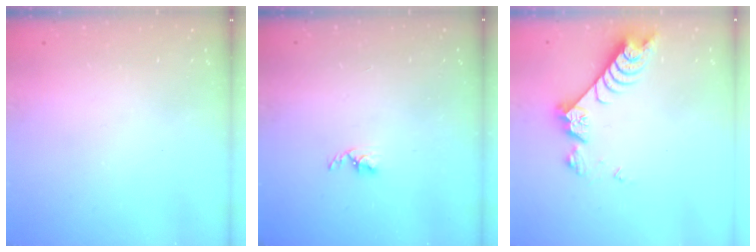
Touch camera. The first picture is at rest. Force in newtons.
{"total": 2.5, "press": 2.5, "slide": 0.4}
{"total": 8.2, "press": 8.1, "slide": 0.6}